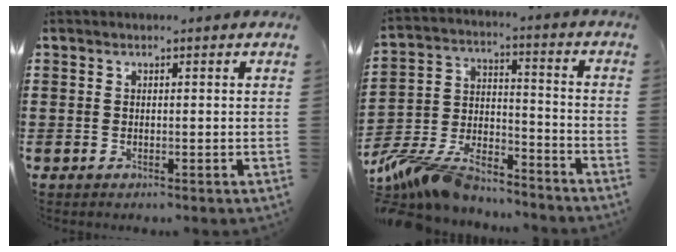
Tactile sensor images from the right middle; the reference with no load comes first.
{"total": 11.2, "force": [-10.2, 2.3, 3.9], "torque": [-0.094, 0.014, -0.209]}